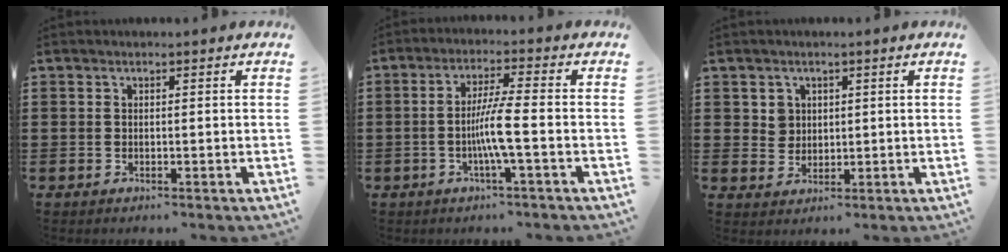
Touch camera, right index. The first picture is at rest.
{"total": 5.9, "force": [-1.6, -0.2, 5.7], "torque": [-0.115, -0.013, -0.037]}
{"total": 2.7, "force": [1.0, 2.4, 0.5], "torque": [-0.021, 0.008, 0.018]}